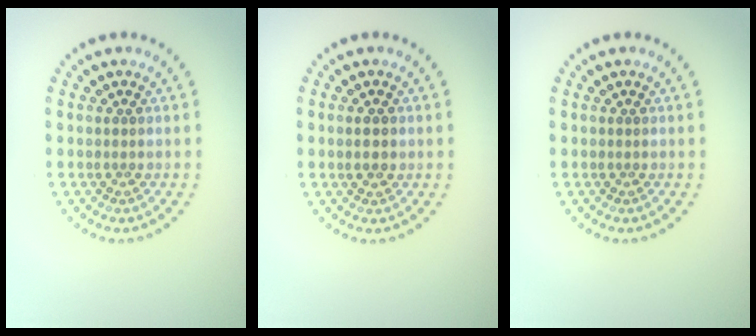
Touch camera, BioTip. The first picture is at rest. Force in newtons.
{"total": 1.4, "press": 1.4, "slide": 0.1}
{"total": 0.0}